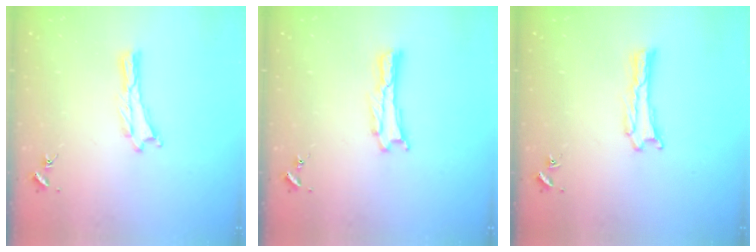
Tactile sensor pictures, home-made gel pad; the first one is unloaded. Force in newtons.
{"total": 0.7, "press": 0.7, "slide": 0.2}
{"total": 0.8, "press": 0.8, "slide": 0.0}